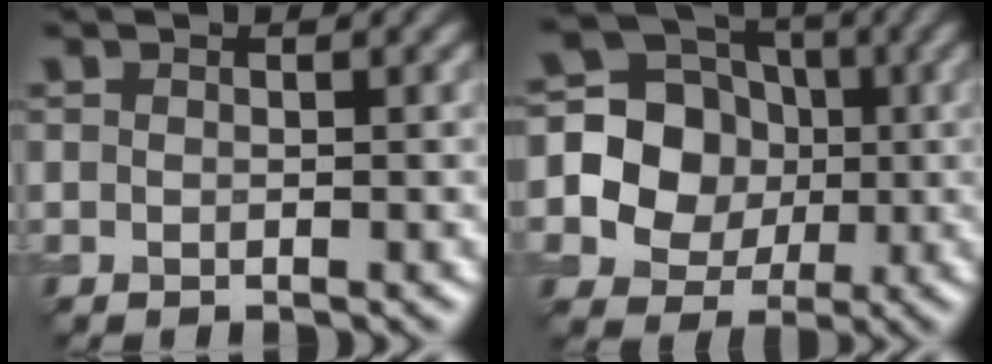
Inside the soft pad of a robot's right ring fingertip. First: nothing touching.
{"total": 11.8, "force": [0.1, 11.3, 3.6], "torque": [-0.094, 0.028, -0.008]}